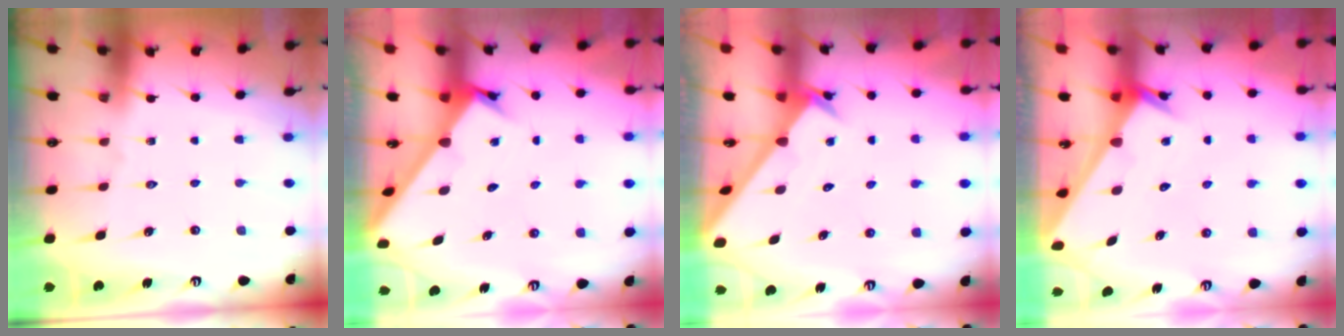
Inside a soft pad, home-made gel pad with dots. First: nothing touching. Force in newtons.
{"total": 2.5, "press": 2.5, "slide": 0.2}
{"total": 2.6, "press": 2.6, "slide": 0.2}
{"total": 1.9, "press": 1.9, "slide": 0.1}